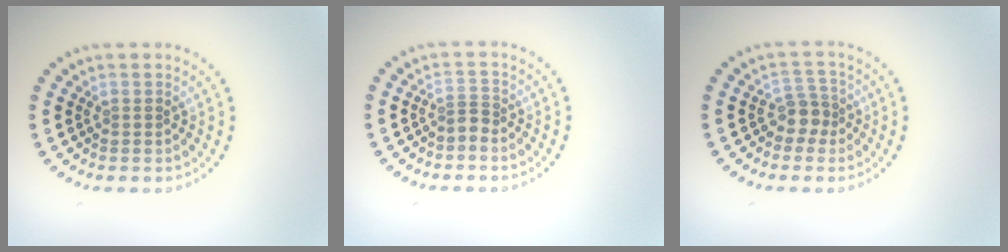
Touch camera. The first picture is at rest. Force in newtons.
{"total": 1.1, "press": 0.6, "slide": 0.9}
{"total": 2.0, "press": 1.7, "slide": 1.1}